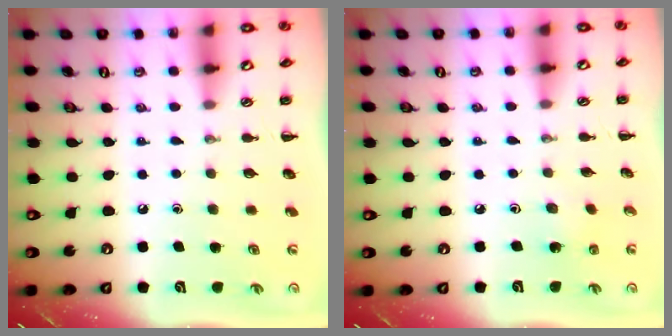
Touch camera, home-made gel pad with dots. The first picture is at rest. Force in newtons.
{"total": 1.4, "press": 1.3, "slide": 0.5}